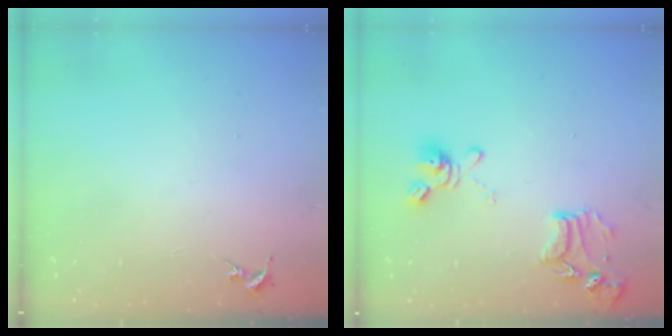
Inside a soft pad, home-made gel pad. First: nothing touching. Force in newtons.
{"total": 14.6, "press": 14.6, "slide": 1.4}